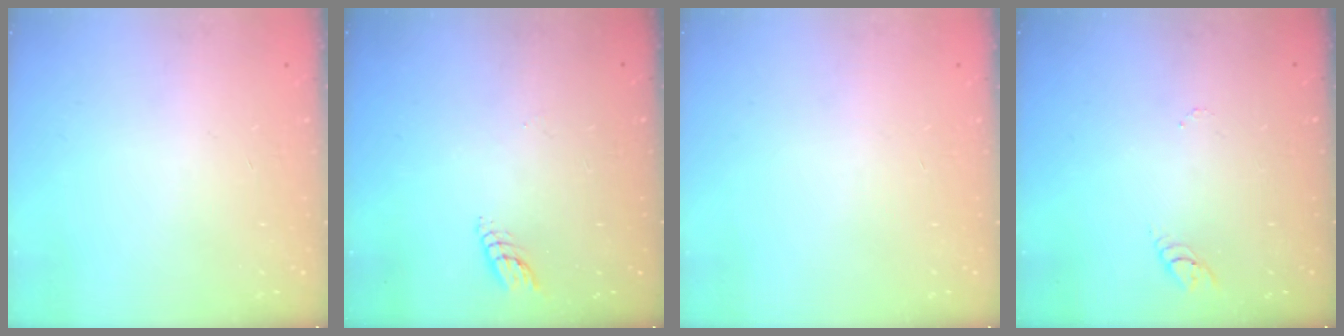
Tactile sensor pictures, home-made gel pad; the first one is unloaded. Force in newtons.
{"total": 3.9, "press": 3.9, "slide": 0.4}
{"total": 0.0}
{"total": 2.7, "press": 2.7, "slide": 0.2}